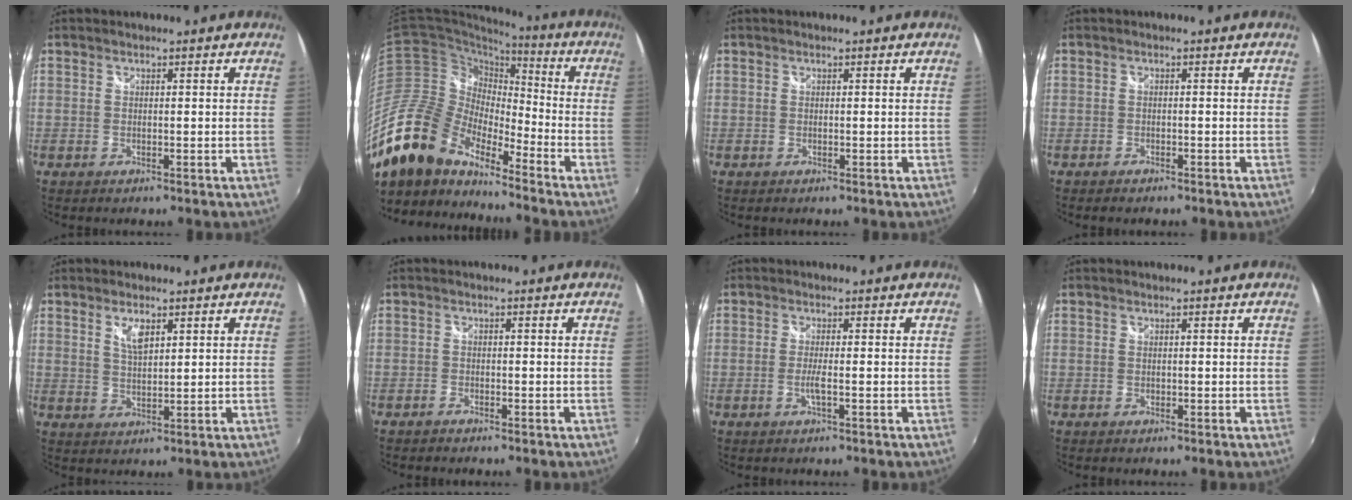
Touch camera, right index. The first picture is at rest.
{"total": 21.7, "force": [-17.5, 9.2, 8.9], "torque": [-0.189, -0.015, -0.335]}
{"total": 0.0}
{"total": 1.6, "force": [-1.4, 0.6, 0.5], "torque": [-0.014, -0.006, -0.025]}
{"total": 3.8, "force": [2.0, 1.5, 2.9], "torque": [-0.050, -0.002, 0.035]}
{"total": 1.2, "force": [-1.0, 0.5, 0.1], "torque": [-0.008, -0.001, -0.022]}
{"total": 2.1, "force": [-0.8, -0.2, 1.9], "torque": [-0.039, -0.005, -0.015]}
{"total": 0.0}